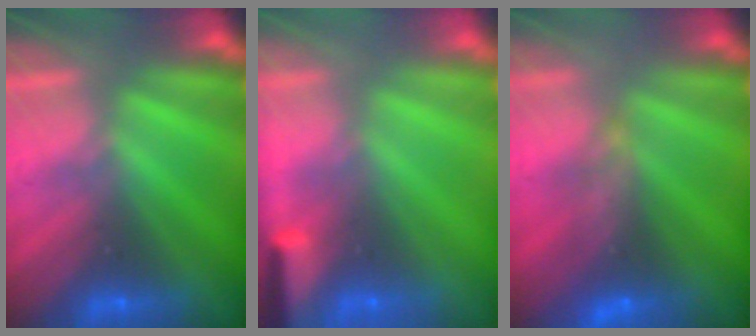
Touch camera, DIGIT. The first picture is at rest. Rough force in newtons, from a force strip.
{"total": 7.7}
{"total": 9.6}